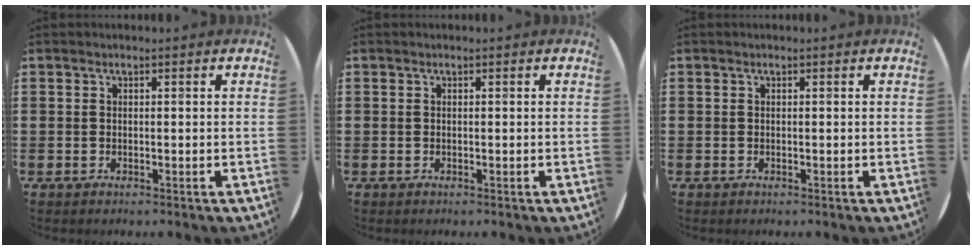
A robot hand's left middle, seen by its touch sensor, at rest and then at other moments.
{"total": 0.0}
{"total": 0.0}